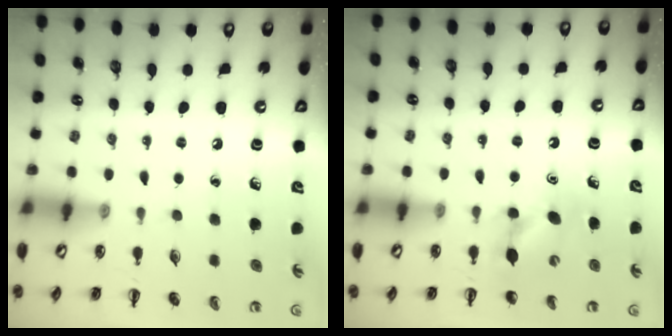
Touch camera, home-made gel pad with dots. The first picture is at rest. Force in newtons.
{"total": 7.7, "press": 7.6, "slide": 1.4}